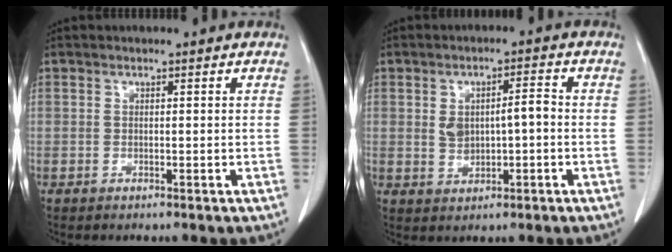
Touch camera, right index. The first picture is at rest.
{"total": 5.2, "force": [0.2, 2.2, 4.7], "torque": [-0.083, 0.017, 0.014]}